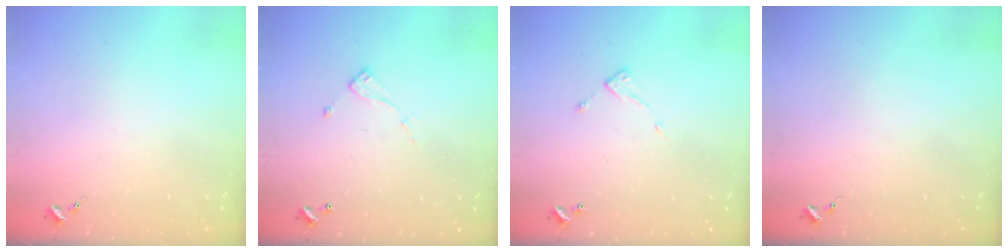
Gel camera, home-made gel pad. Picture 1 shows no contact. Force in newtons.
{"total": 6.6, "press": 6.6, "slide": 0.1}
{"total": 4.7, "press": 4.7, "slide": 0.3}
{"total": 0.0}